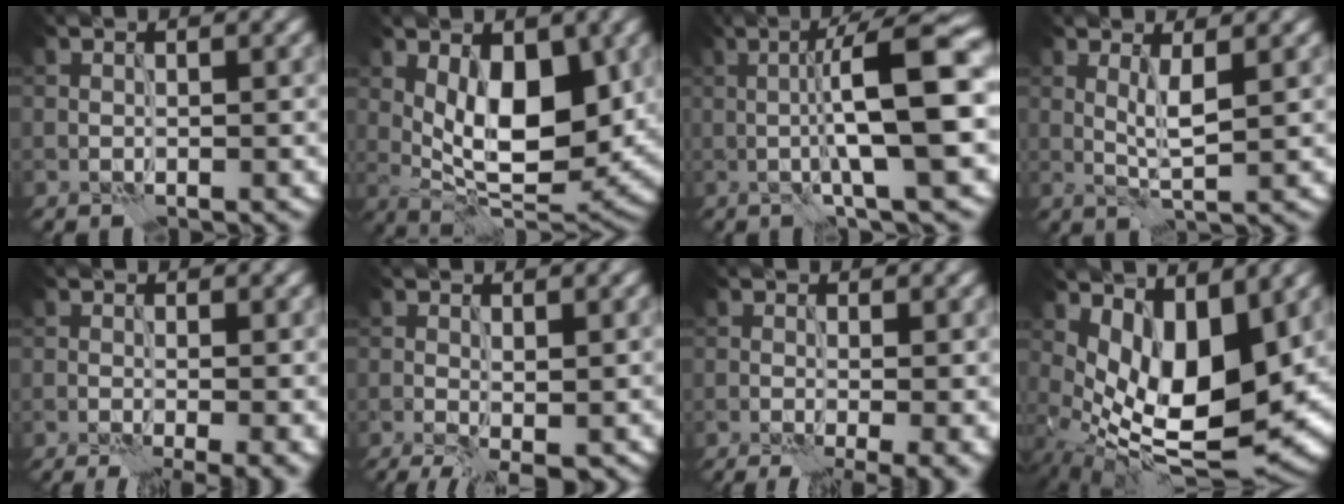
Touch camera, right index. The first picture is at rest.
{"total": 9.1, "force": [1.4, 4.1, 8.0], "torque": [-0.117, -0.005, 0.021]}
{"total": 9.5, "force": [0.2, 1.3, 9.4], "torque": [-0.130, 0.016, -0.005]}
{"total": 2.4, "force": [0.4, 0.2, 2.3], "torque": [-0.044, -0.005, 0.009]}
{"total": 5.4, "force": [-1.6, 1.6, 4.9], "torque": [-0.051, -0.013, -0.014]}
{"total": 3.9, "force": [-1.0, 1.2, 3.5], "torque": [-0.063, -0.009, -0.016]}
{"total": 6.6, "force": [-1.8, 2.2, 5.9], "torque": [-0.053, -0.009, -0.019]}
{"total": 10.9, "force": [1.4, 5.3, 9.4], "torque": [-0.162, -0.027, 0.032]}